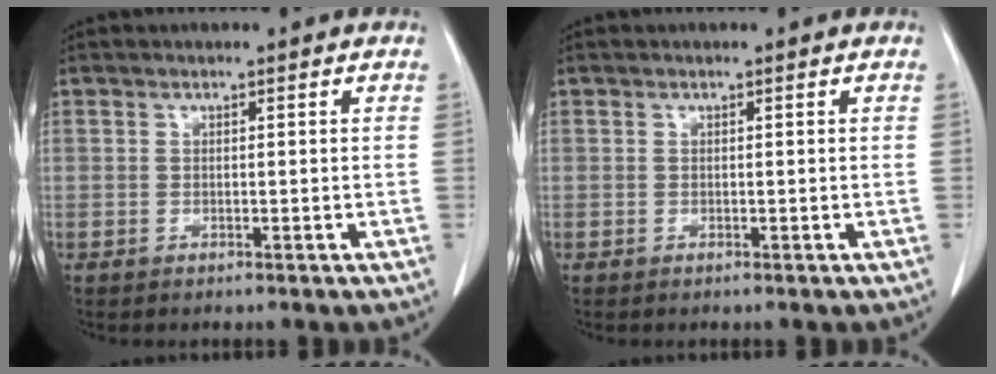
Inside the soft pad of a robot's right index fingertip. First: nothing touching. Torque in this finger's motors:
{"motor_torque": [0.00, 0.00, 0.00, 0.00]}